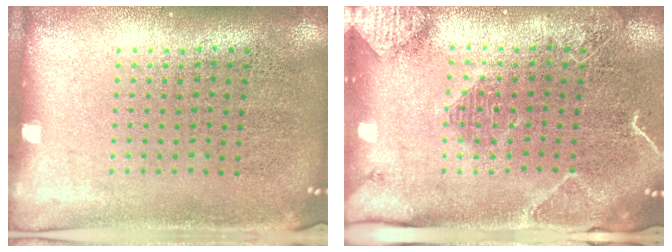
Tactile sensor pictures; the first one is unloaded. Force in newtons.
{"total": 2.1, "press": 2.0, "slide": 0.5}